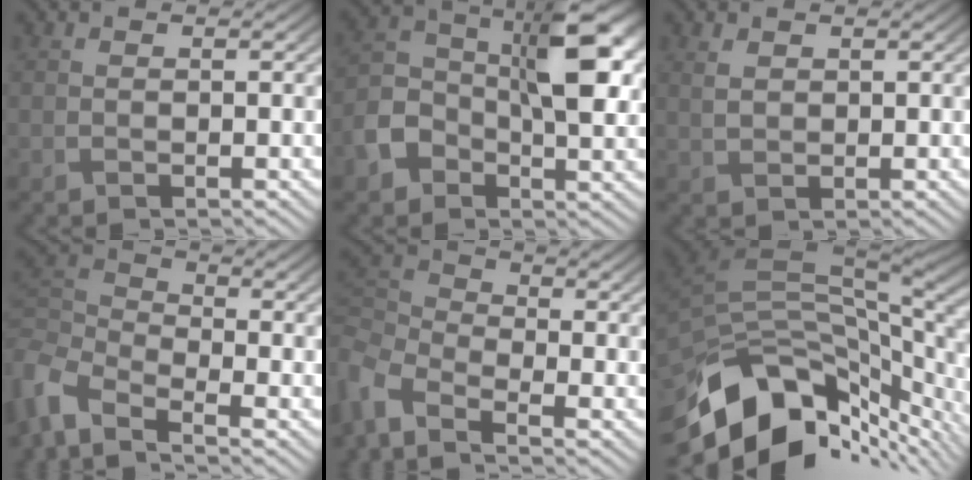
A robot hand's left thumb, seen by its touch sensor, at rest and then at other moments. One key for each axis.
{"total": 10.6, "fx": -1.7, "fy": 6.8, "fz": 7.9, "tx": -0.146, "ty": 0.003, "tz": -0.036}
{"total": 1.8, "fx": 1.0, "fy": 1.3, "fz": 0.8, "tx": -0.022, "ty": -0.002, "tz": 0.023}
{"total": 6.2, "fx": -4.4, "fy": 2.5, "fz": 3.5, "tx": -0.095, "ty": -0.013, "tz": -0.101}
{"total": 4.9, "fx": -3.2, "fy": 2.3, "fz": 3.0, "tx": -0.085, "ty": -0.017, "tz": -0.076}
{"total": 14.3, "fx": -7.3, "fy": 7.7, "fz": 9.6, "tx": -0.203, "ty": -0.027, "tz": -0.113}